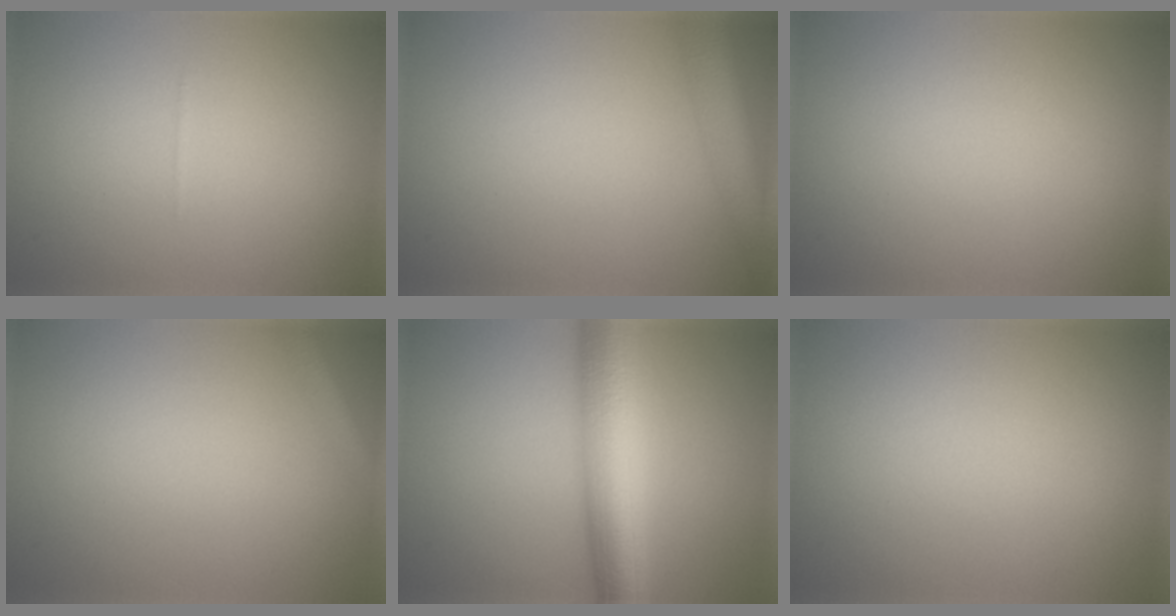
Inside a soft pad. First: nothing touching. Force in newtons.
{"total": 4.4, "press": 4.4, "slide": 0.3}
{"total": 0.0}
{"total": 2.1, "press": 2.1, "slide": 0.1}
{"total": 8.3, "press": 8.2, "slide": 0.4}
{"total": 0.0}